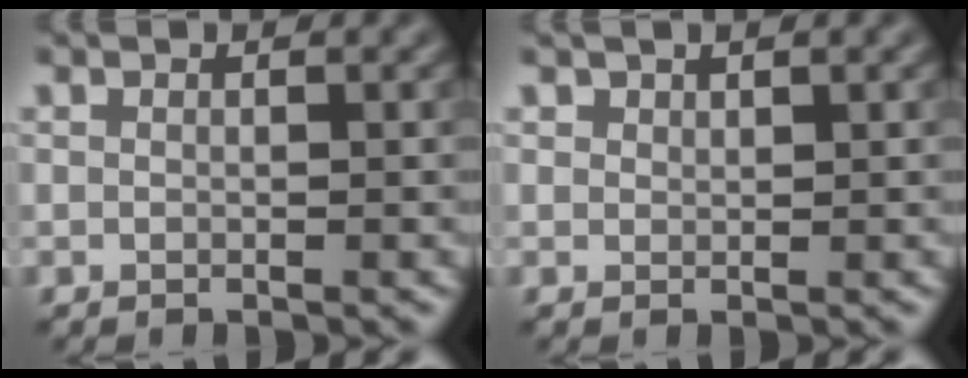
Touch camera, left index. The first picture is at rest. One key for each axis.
{"total": 0.8, "fx": 0.7, "fy": 0.3, "fz": 0.2, "tx": -0.003, "ty": -0.001, "tz": 0.014}